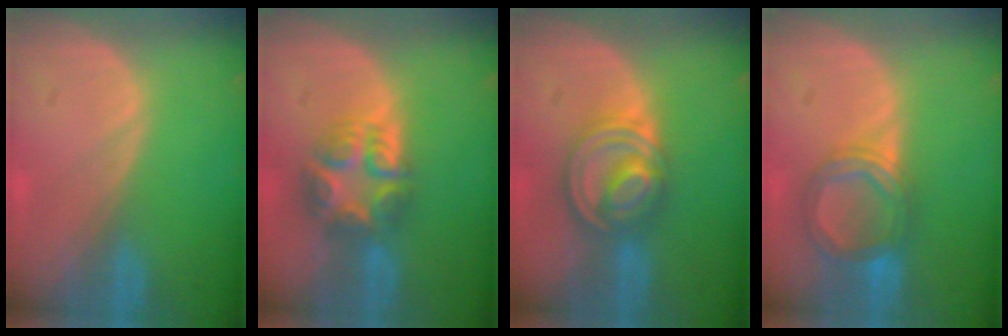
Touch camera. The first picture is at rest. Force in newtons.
{"total": 7.7, "press": 6.7, "slide": 3.8}
{"total": 7.9, "press": 6.9, "slide": 3.9}
{"total": 5.9, "press": 5.9, "slide": 0.8}